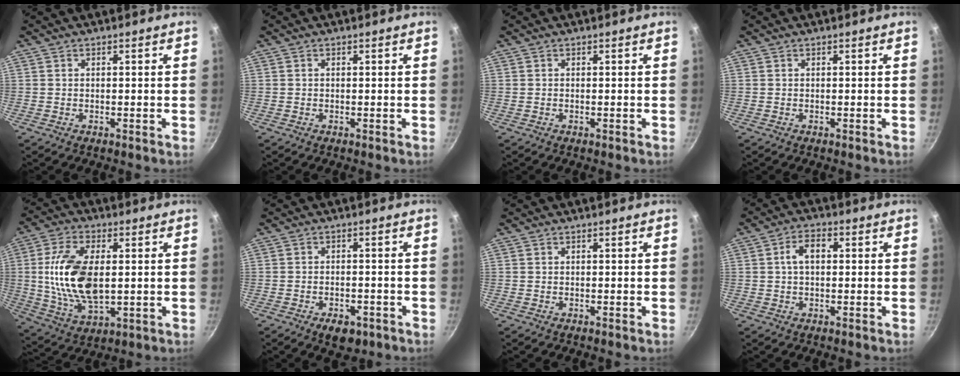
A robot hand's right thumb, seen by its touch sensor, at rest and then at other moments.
{"total": 0.0}
{"total": 0.0}
{"total": 0.0}
{"total": 16.4, "force": [1.1, 8.4, 14.0], "torque": [-0.272, -0.009, 0.029]}
{"total": 4.9, "force": [-2.8, 2.7, 3.0], "torque": [-0.035, 0.012, -0.037]}
{"total": 0.0}
{"total": 4.8, "force": [0.7, 2.8, 3.8], "torque": [-0.066, 0.016, 0.009]}